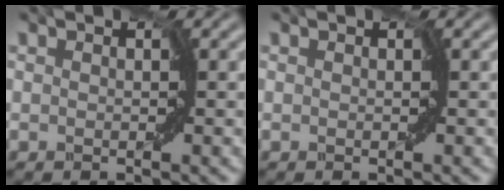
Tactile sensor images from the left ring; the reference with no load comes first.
{"total": 0.0}